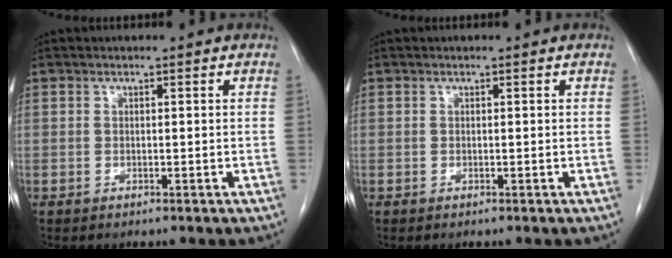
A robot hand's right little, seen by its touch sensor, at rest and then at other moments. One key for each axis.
{"total": 0.0}